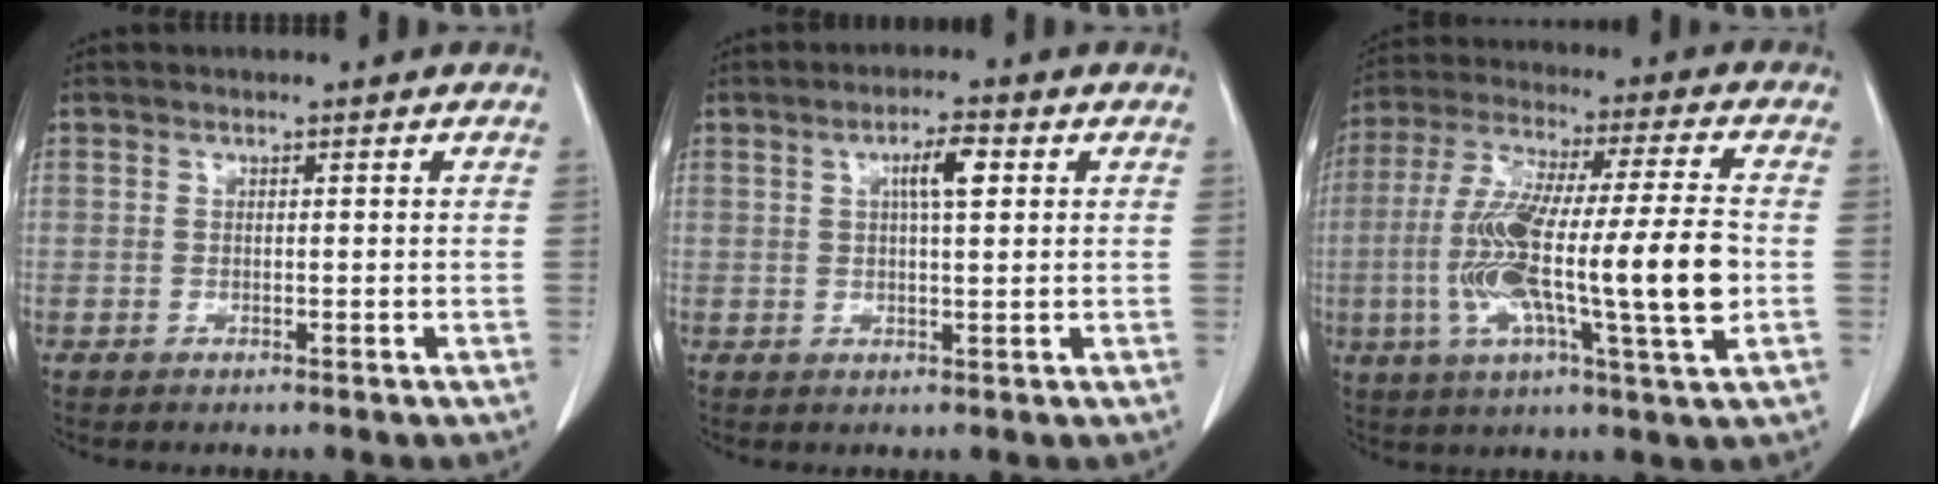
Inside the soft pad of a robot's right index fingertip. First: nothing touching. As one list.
[{"total": 4.4, "force": [1.4, 0.8, 4.1], "torque": [-0.072, 0.006, 0.024]}, {"total": 19.6, "force": [-2.9, 1.4, 19.3], "torque": [-0.345, 0.003, -0.051]}]